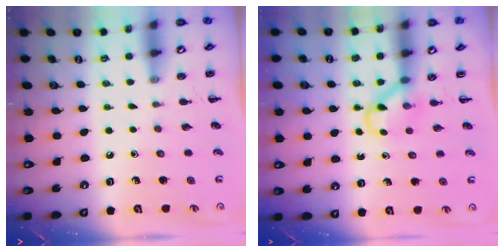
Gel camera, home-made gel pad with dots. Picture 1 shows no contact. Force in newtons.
{"total": 2.9, "press": 2.8, "slide": 0.9}